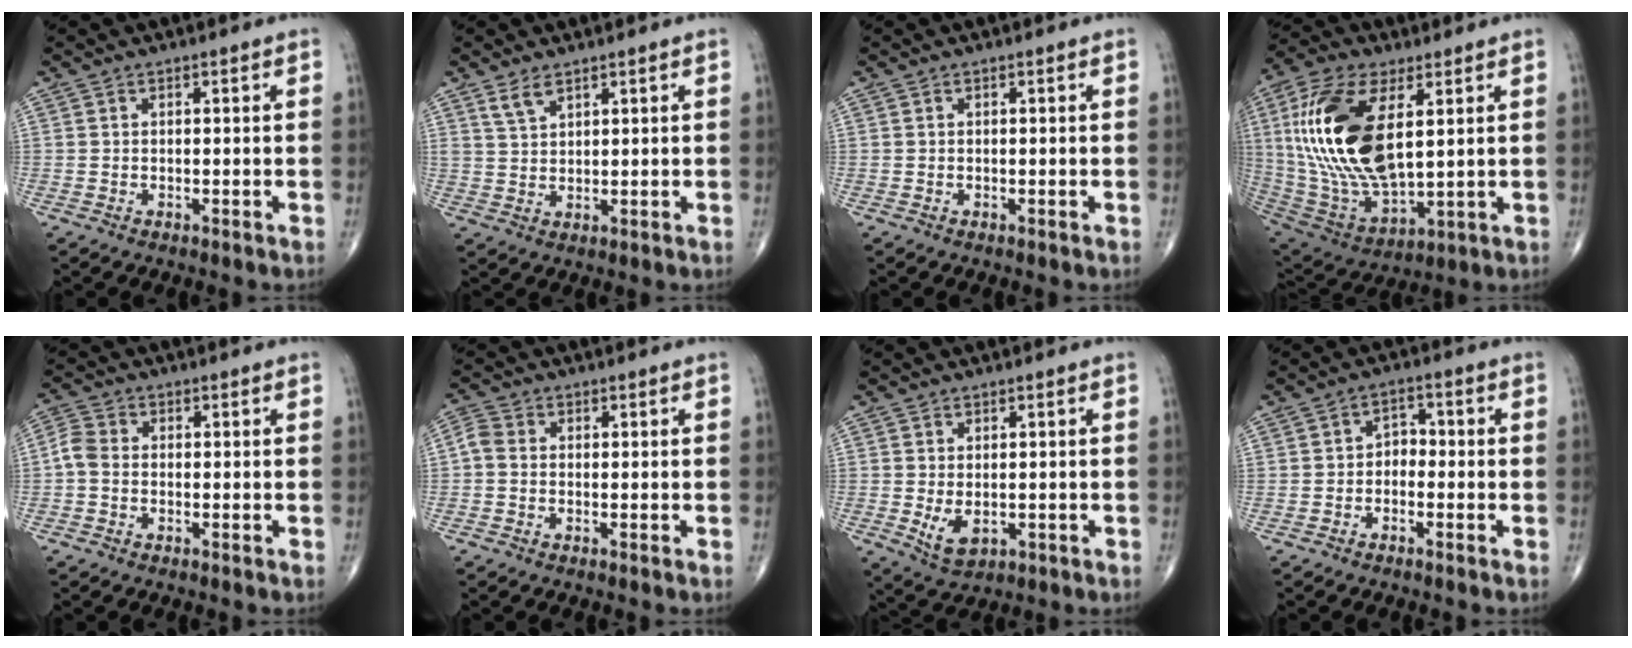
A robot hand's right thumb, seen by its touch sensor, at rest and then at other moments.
{"total": 3.3, "force": [2.4, 1.4, 1.8], "torque": [-0.034, -0.011, 0.053]}
{"total": 0.0}
{"total": 23.4, "force": [5.1, 11.4, 19.8], "torque": [-0.402, -0.025, 0.100]}
{"total": 3.6, "force": [-0.6, 2.6, 2.4], "torque": [-0.052, 0.009, -0.024]}
{"total": 2.6, "force": [-0.3, 2.0, 1.7], "torque": [-0.035, 0.007, -0.018]}
{"total": 4.6, "force": [-0.7, 2.8, 3.6], "torque": [-0.058, -0.011, -0.002]}
{"total": 3.2, "force": [-1.1, 2.4, 1.9], "torque": [-0.012, 0.022, -0.030]}